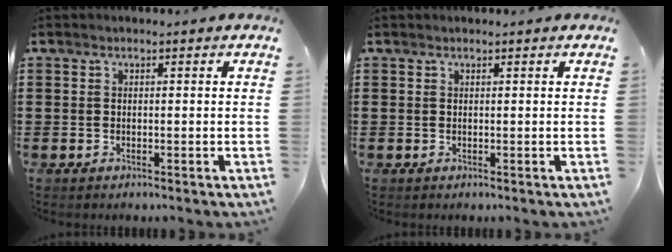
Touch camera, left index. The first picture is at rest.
{"total": 0.0}